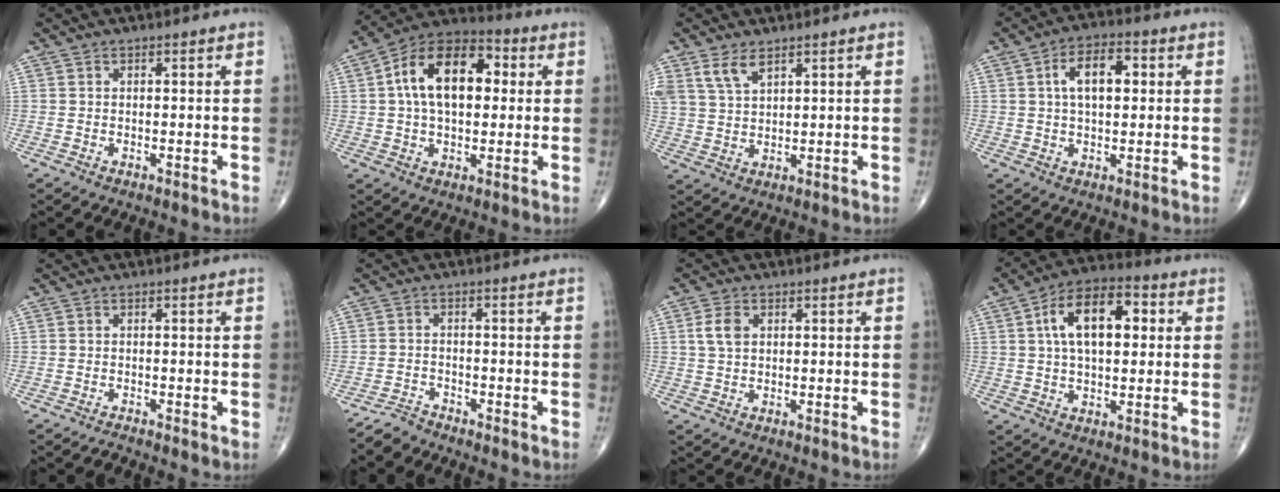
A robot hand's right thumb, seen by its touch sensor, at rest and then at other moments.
{"total": 16.9, "force": [2.9, 10.0, 13.3], "torque": [-0.201, 0.025, 0.040]}
{"total": 5.1, "force": [3.3, 2.4, 3.1], "torque": [-0.059, -0.011, 0.073]}
{"total": 8.7, "force": [1.9, 4.7, 7.1], "torque": [-0.108, 0.013, 0.027]}
{"total": 0.6, "force": [-0.6, 0.1, -0.1], "torque": [0.001, -0.004, -0.015]}
{"total": 2.6, "force": [-2.5, 0.5, -0.4], "torque": [0.005, -0.003, -0.054]}
{"total": 3.6, "force": [1.0, 2.5, 2.4], "torque": [-0.048, 0.004, 0.019]}
{"total": 14.2, "force": [3.2, 7.7, 11.6], "torque": [-0.179, 0.019, 0.047]}